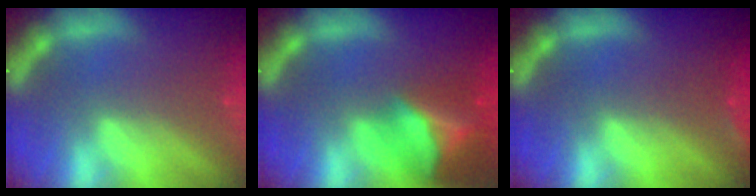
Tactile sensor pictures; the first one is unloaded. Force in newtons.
{"total": 8.9}
{"total": 0.9}